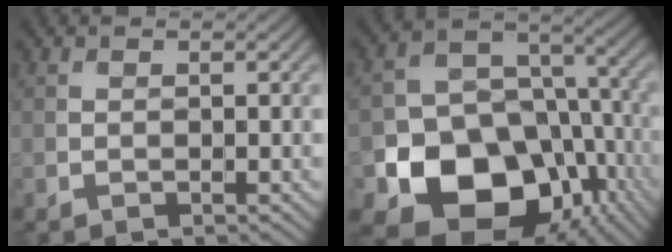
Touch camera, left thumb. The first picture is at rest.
{"total": 17.0, "force": [-7.0, 12.8, 8.7], "torque": [-0.167, -0.046, -0.111]}